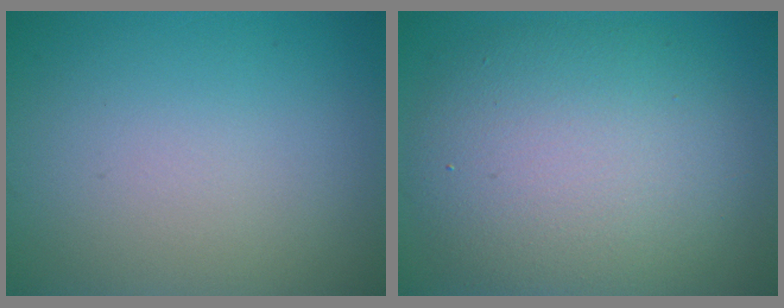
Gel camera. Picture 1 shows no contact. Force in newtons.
{"total": 9.4, "press": 9.4, "slide": 0.2}